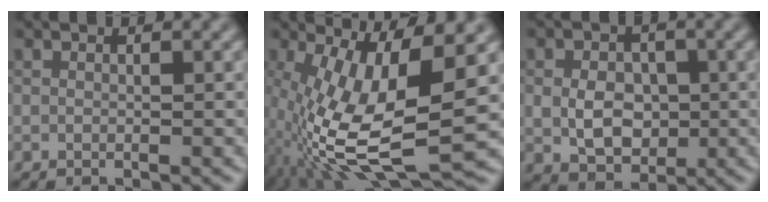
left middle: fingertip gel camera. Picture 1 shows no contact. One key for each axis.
{"total": 12.4, "fx": -2.2, "fy": 4.0, "fz": 11.5, "tx": -0.238, "ty": -0.010, "tz": -0.035}
{"total": 4.4, "fx": -0.3, "fy": 3.4, "fz": 2.9, "tx": -0.052, "ty": -0.004, "tz": -0.003}